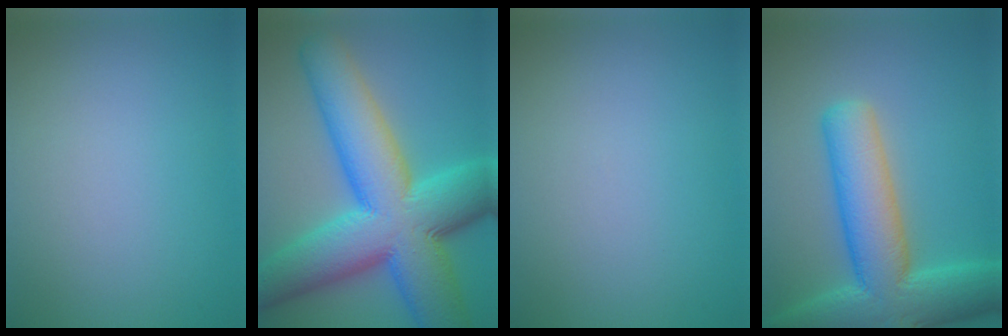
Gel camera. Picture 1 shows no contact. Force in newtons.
{"total": 15.1, "press": 15.1, "slide": 0.7}
{"total": 0.0}
{"total": 10.6, "press": 10.6, "slide": 0.7}